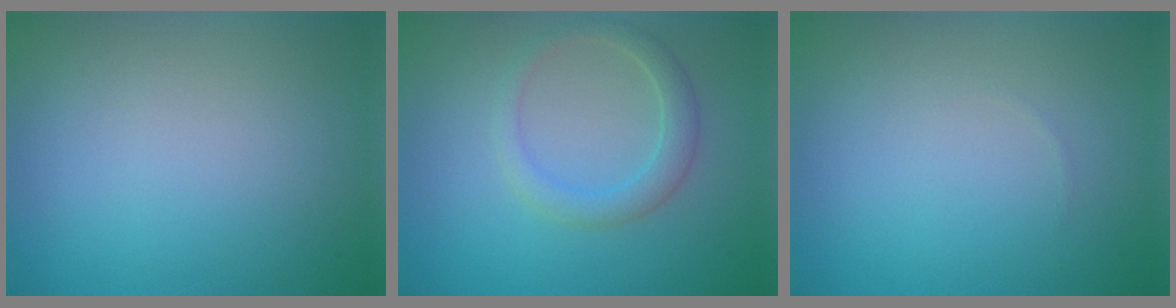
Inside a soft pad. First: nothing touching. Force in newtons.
{"total": 2.4, "press": 2.4, "slide": 0.1}
{"total": 0.0}